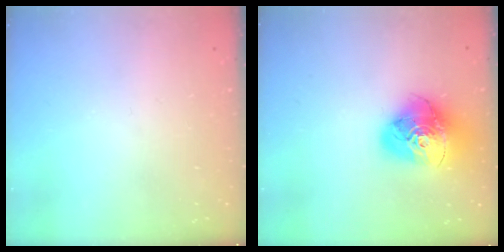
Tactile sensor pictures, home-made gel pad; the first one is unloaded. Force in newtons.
{"total": 18.4, "press": 18.3, "slide": 2.1}